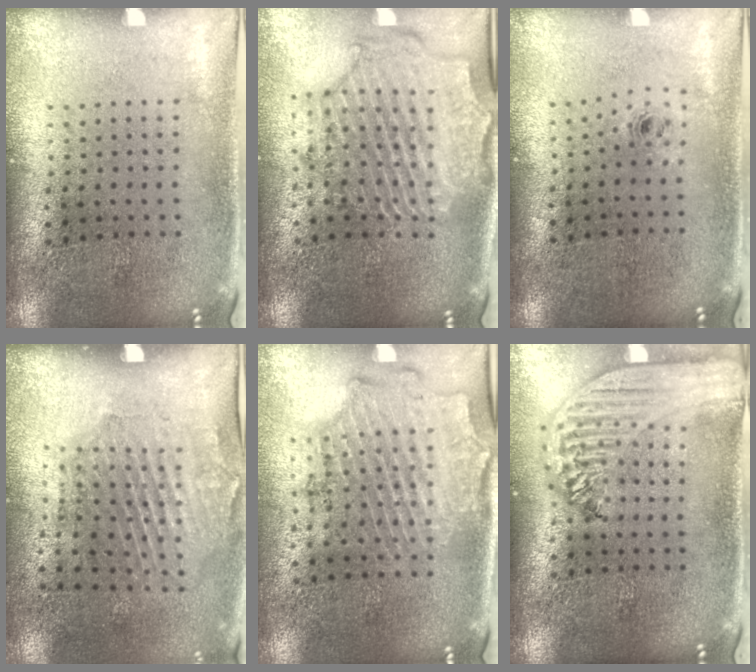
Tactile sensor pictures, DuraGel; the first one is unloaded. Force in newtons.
{"total": 2.3, "press": 2.2, "slide": 0.8}
{"total": 0.6, "press": 0.3, "slide": 0.5}
{"total": 1.9, "press": 1.2, "slide": 1.6}
{"total": 1.8, "press": 1.6, "slide": 0.7}
{"total": 2.8, "press": 2.3, "slide": 1.6}